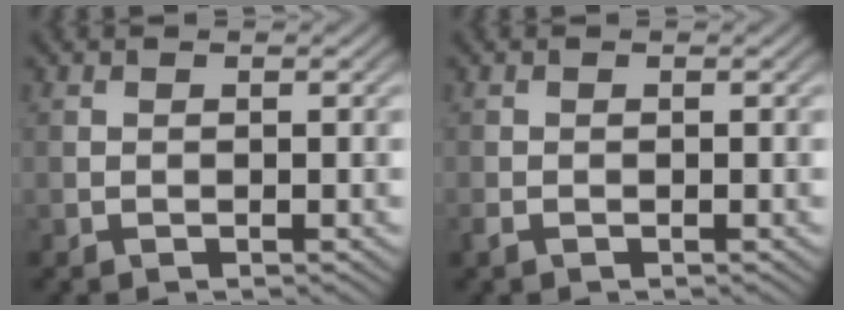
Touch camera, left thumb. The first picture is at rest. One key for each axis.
{"total": 0.7, "fx": -0.4, "fy": 0.3, "fz": 0.4, "tx": -0.012, "ty": -0.002, "tz": -0.009}